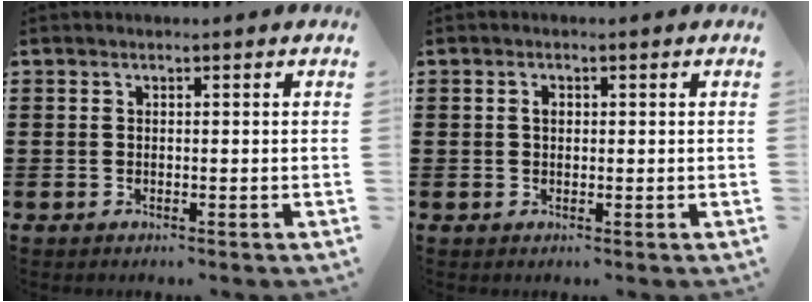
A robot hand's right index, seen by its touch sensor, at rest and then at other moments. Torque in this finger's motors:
{"motor_torque": [0.07, 0.24, 0.15, 0.04]}